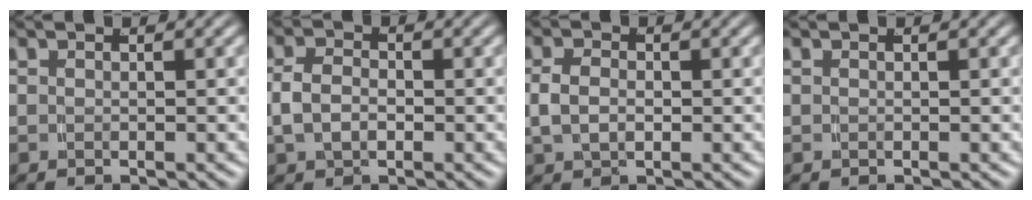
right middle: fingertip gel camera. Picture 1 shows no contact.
{"total": 3.1, "force": [-0.5, 2.2, 2.1], "torque": [-0.051, -0.002, -0.010]}
{"total": 2.6, "force": [-0.2, 1.8, 1.9], "torque": [-0.045, -0.002, -0.003]}
{"total": 0.0}